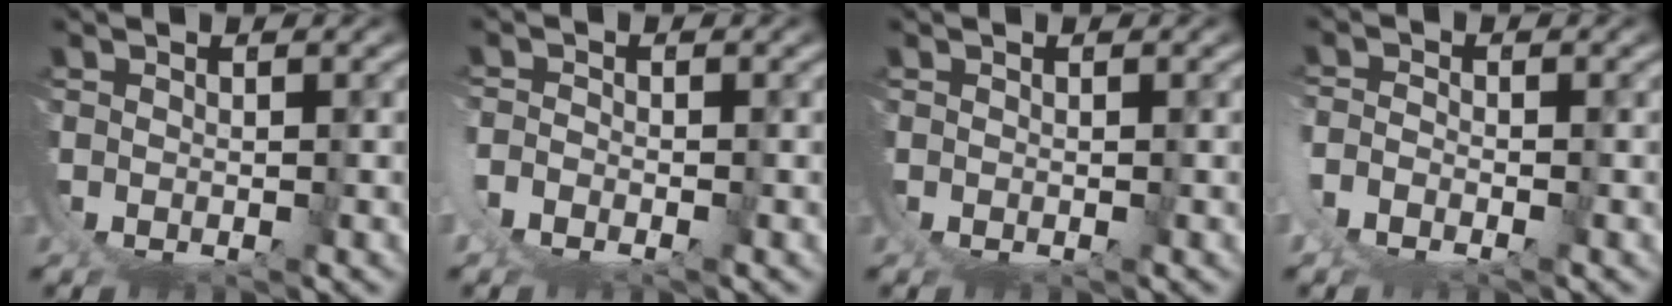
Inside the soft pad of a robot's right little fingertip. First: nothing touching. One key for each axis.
{"total": 1.4, "fx": -0.9, "fy": 0.5, "fz": 1.0, "tx": -0.022, "ty": -0.002, "tz": -0.019}
{"total": 0.0}
{"total": 1.7, "fx": -0.9, "fy": 0.4, "fz": 1.4, "tx": -0.031, "ty": -0.004, "tz": -0.017}